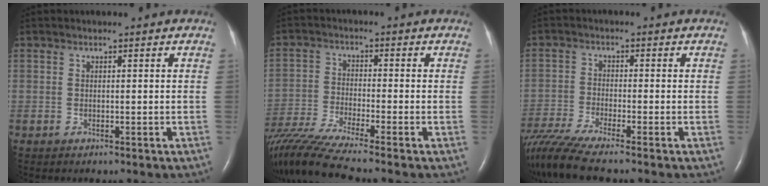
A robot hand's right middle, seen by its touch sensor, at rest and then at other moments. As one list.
[{"total": 10.9, "force": [-9.3, -1.9, 5.3], "torque": [-0.093, -0.027, -0.166]}, {"total": 9.3, "force": [-8.0, -0.8, 4.7], "torque": [-0.090, -0.022, -0.145]}]